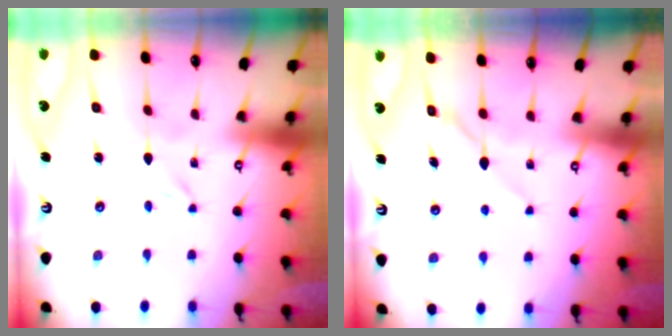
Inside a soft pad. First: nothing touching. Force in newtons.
{"total": 6.1, "press": 6.1, "slide": 0.6}